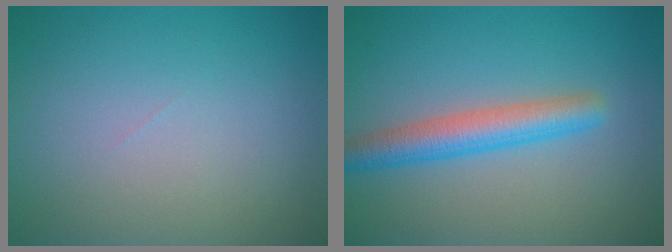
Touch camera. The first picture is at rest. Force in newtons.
{"total": 3.9, "press": 3.9, "slide": 0.1}